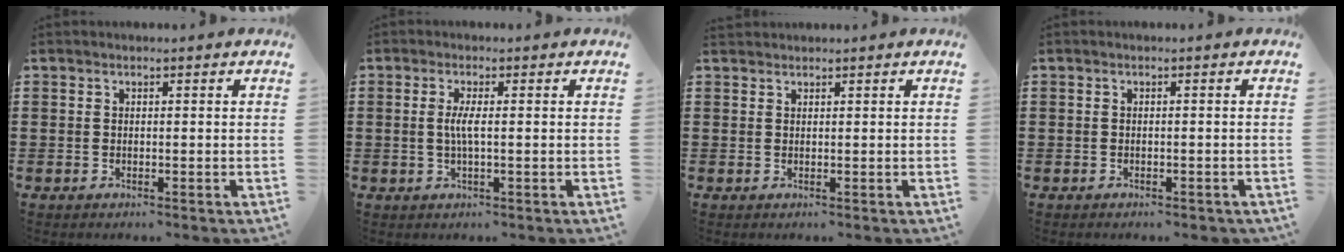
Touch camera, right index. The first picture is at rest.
{"total": 2.7, "force": [-0.1, 0.2, 2.7], "torque": [-0.060, -0.008, -0.005]}
{"total": 0.7, "force": [0.7, 0.2, -0.1], "torque": [0.002, 0.002, 0.013]}
{"total": 0.5, "force": [-0.5, 0.1, 0.3], "torque": [-0.008, -0.005, -0.008]}